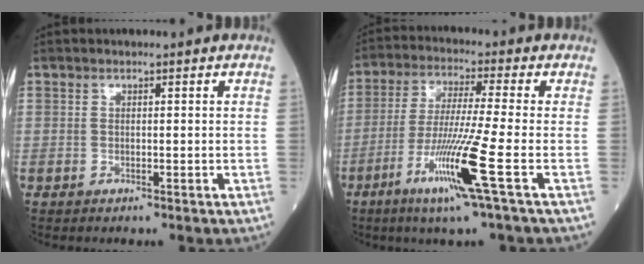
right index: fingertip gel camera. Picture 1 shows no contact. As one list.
[{"total": 11.6, "force": [-4.8, -1.8, 10.4], "torque": [-0.205, -0.029, -0.095]}]